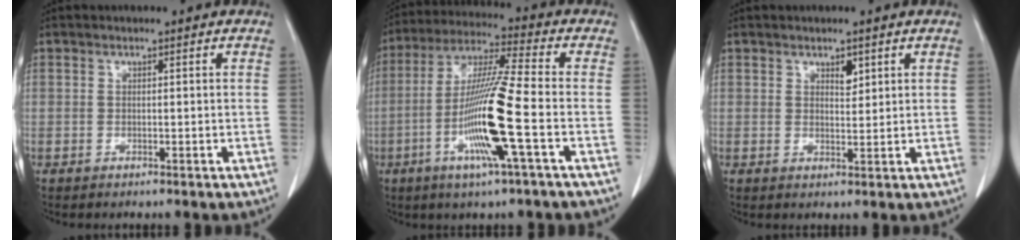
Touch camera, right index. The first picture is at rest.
{"total": 14.2, "force": [-4.1, -0.6, 13.6], "torque": [-0.272, -0.011, -0.086]}
{"total": 2.0, "force": [1.2, 0.9, 1.3], "torque": [-0.018, -0.005, 0.020]}